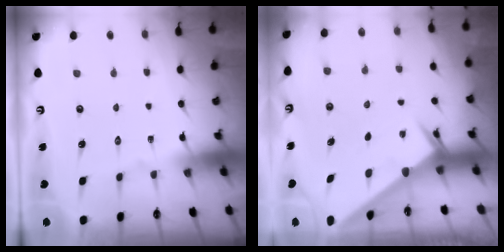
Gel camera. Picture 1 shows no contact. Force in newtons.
{"total": 2.0, "press": 2.0, "slide": 0.1}